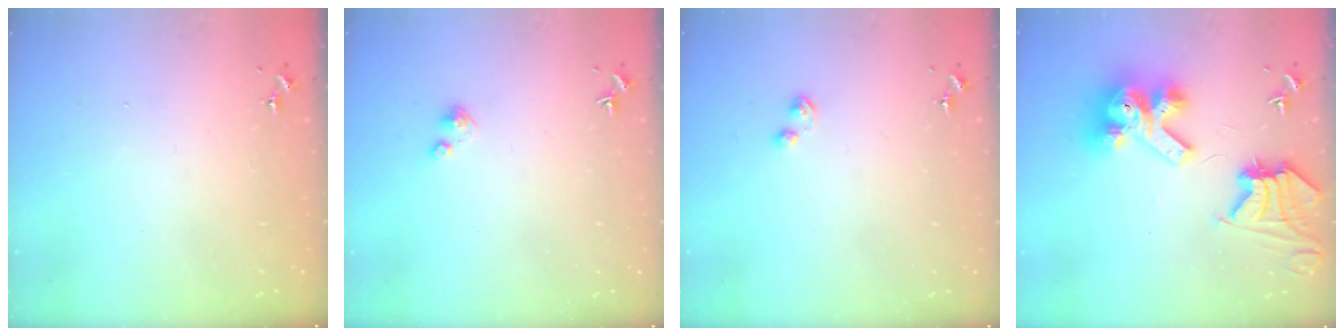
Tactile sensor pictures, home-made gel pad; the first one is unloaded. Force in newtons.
{"total": 3.0, "press": 3.0, "slide": 0.3}
{"total": 2.9, "press": 2.9, "slide": 0.5}
{"total": 16.2, "press": 16.1, "slide": 2.1}